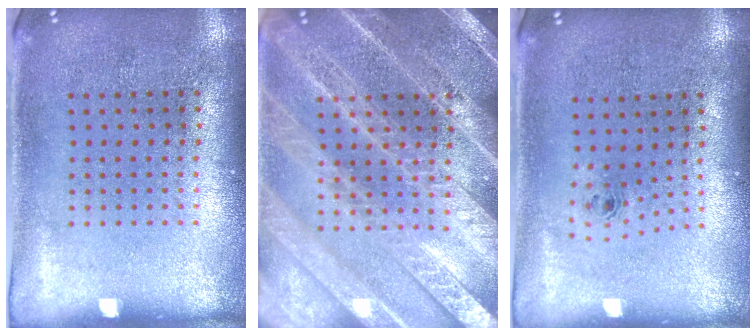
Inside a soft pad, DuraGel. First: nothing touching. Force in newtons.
{"total": 4.3, "press": 4.3, "slide": 0.6}
{"total": 0.6, "press": 0.2, "slide": 0.6}